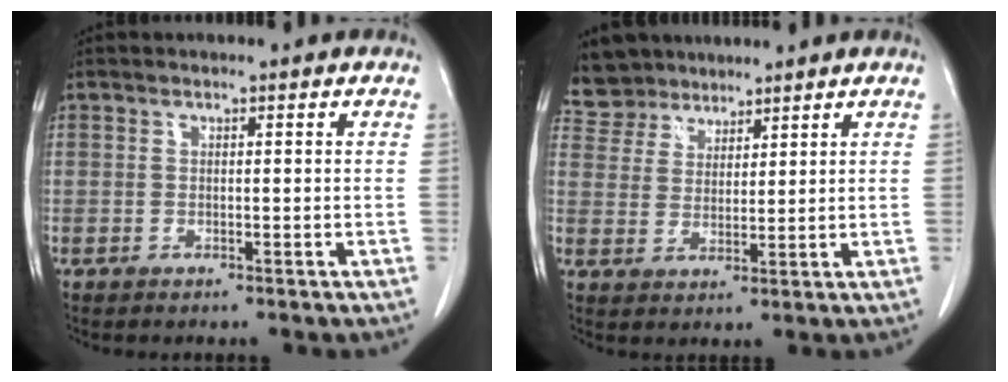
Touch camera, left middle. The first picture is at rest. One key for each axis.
{"total": 5.6, "fx": 4.9, "fy": 2.8, "fz": -0.5, "tx": 0.008, "ty": 0.011, "tz": 0.095}